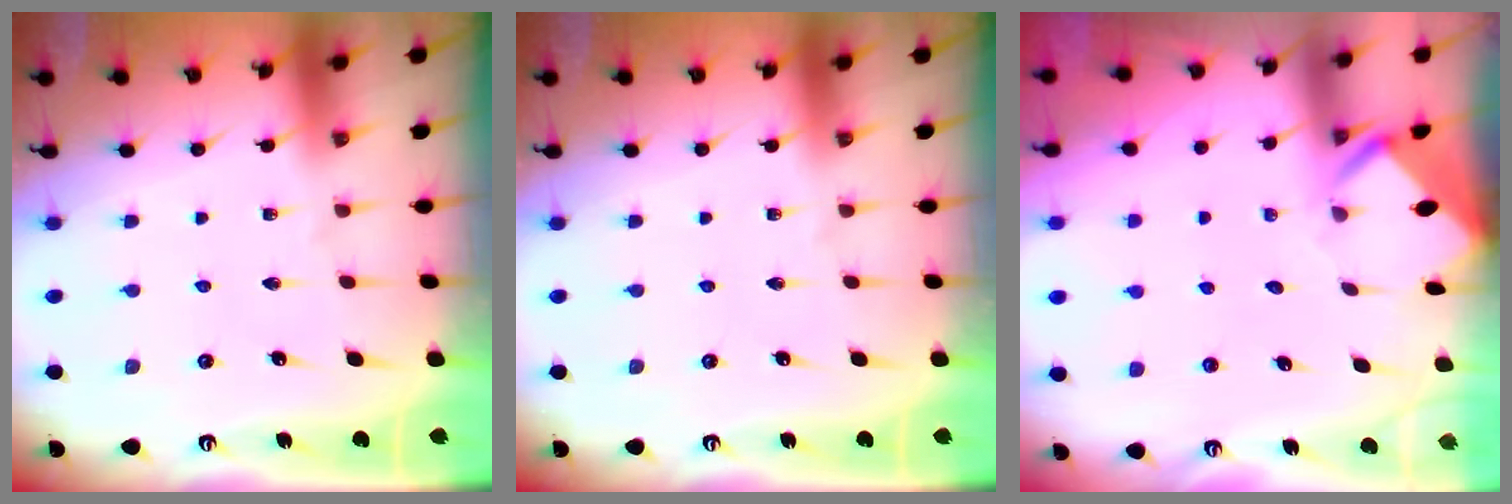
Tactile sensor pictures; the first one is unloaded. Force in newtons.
{"total": 0.0}
{"total": 3.3, "press": 3.3, "slide": 0.1}